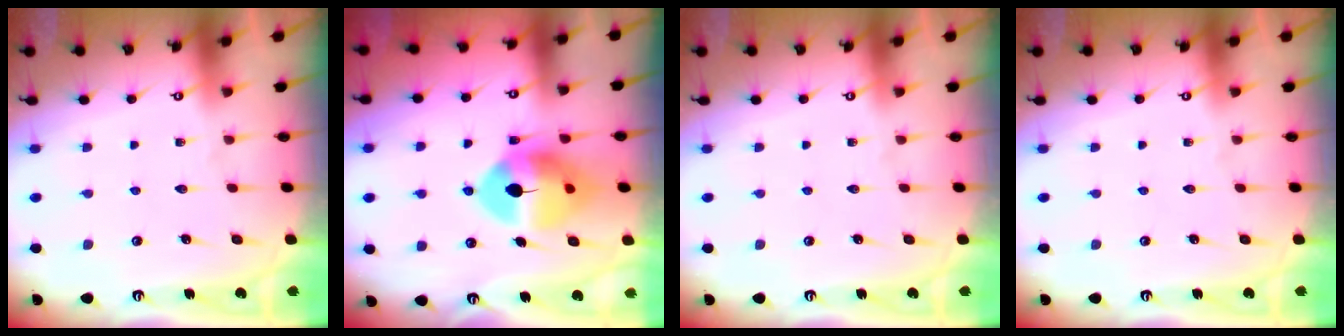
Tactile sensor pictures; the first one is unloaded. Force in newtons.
{"total": 12.8, "press": 12.6, "slide": 1.9}
{"total": 0.0}
{"total": 0.0}